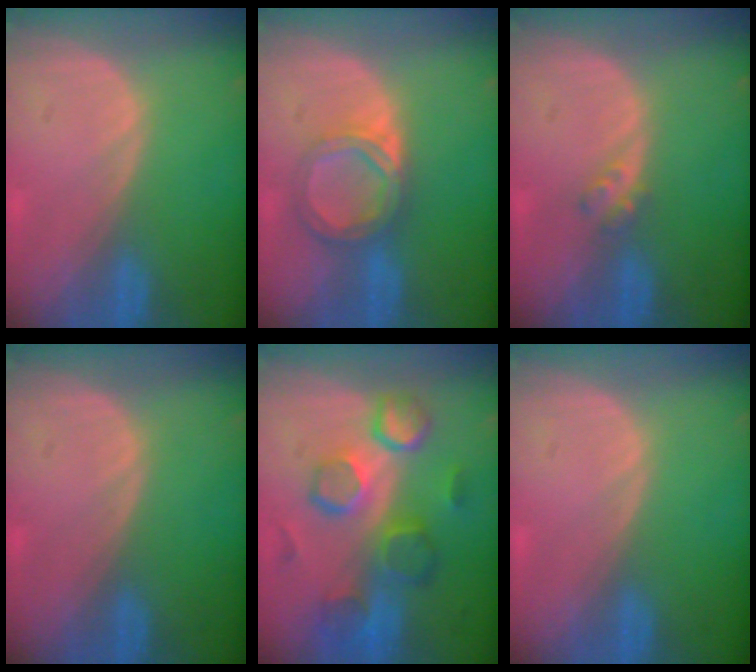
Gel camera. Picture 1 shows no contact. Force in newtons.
{"total": 5.6, "press": 5.2, "slide": 1.9}
{"total": 2.1, "press": 1.8, "slide": 1.0}
{"total": 0.0}
{"total": 10.4, "press": 9.3, "slide": 4.8}
{"total": 0.0}